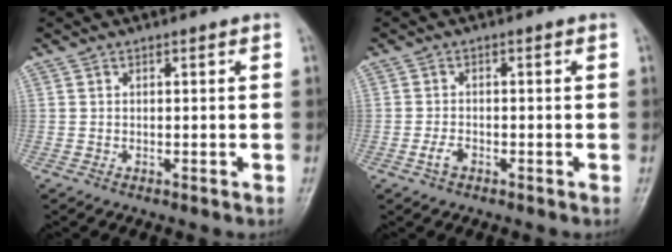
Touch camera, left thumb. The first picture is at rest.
{"total": 2.1, "force": [-1.1, 1.2, 1.3], "torque": [-0.030, 0.006, -0.023]}